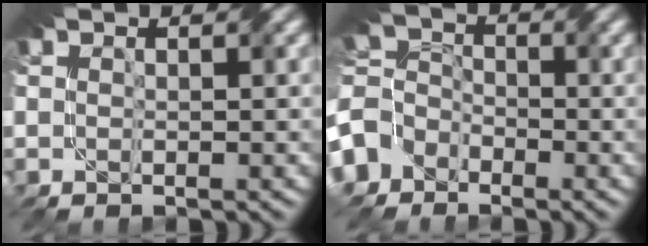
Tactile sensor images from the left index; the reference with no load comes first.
{"total": 5.2, "force": [-3.3, 3.9, 1.0], "torque": [-0.010, 0.011, -0.075]}